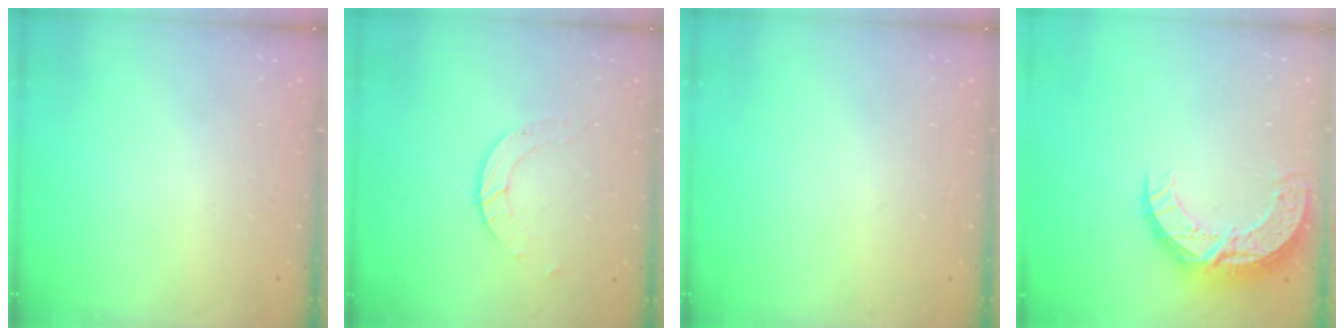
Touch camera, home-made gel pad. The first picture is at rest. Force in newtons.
{"total": 3.0, "press": 3.0, "slide": 0.3}
{"total": 0.0}
{"total": 11.9, "press": 11.9, "slide": 0.9}